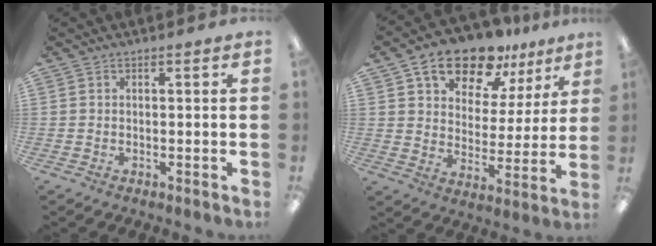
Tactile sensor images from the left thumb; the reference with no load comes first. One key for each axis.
{"total": 14.6, "fx": 11.2, "fy": 7.3, "fz": 5.8, "tx": -0.097, "ty": -0.065, "tz": 0.203}